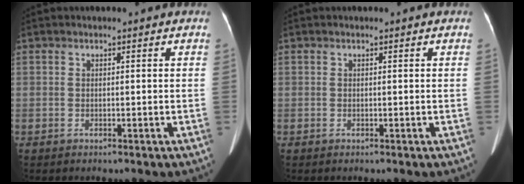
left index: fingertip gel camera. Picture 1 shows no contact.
{"total": 0.0}